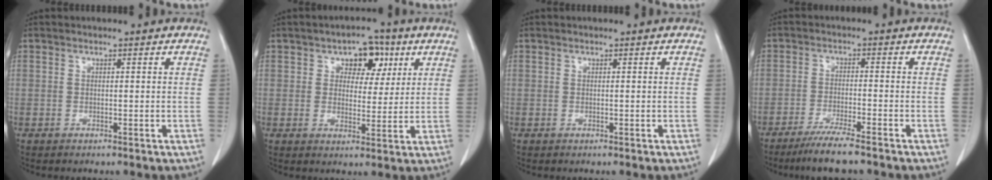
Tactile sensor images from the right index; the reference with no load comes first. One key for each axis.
{"total": 6.3, "fx": 2.8, "fy": 4.0, "fz": 4.0, "tx": -0.046, "ty": 0.016, "tz": 0.038}
{"total": 0.0}
{"total": 6.7, "fx": -5.4, "fy": -0.1, "fz": 4.0, "tx": -0.068, "ty": -0.018, "tz": -0.093}